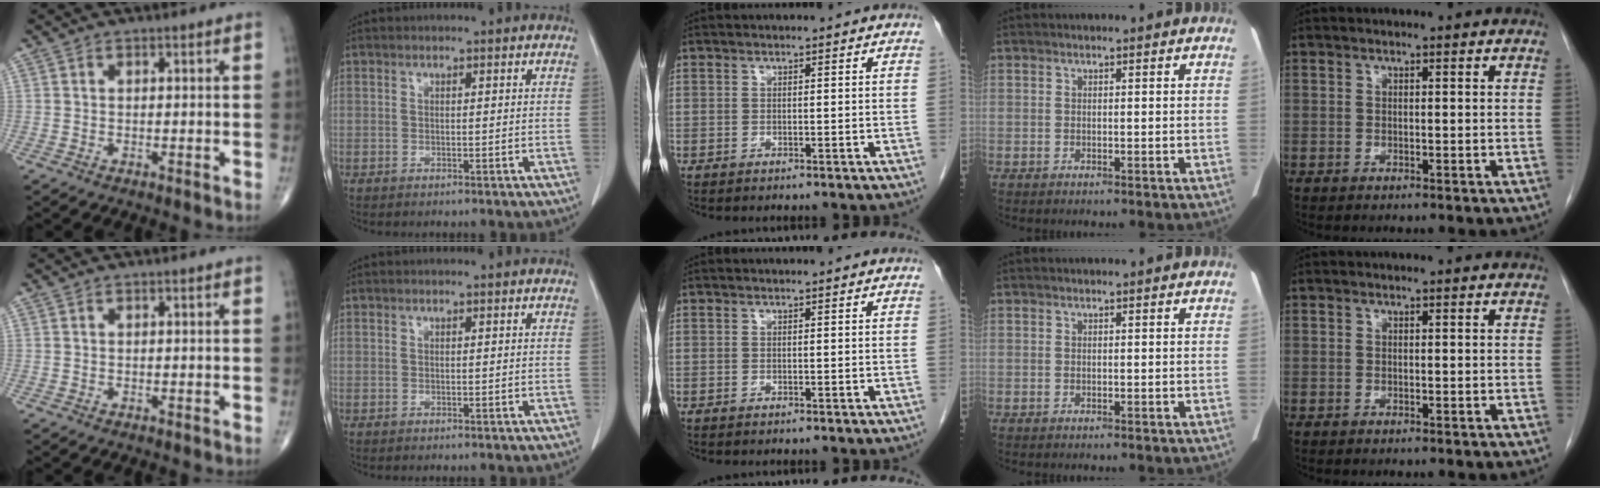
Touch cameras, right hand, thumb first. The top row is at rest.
{}